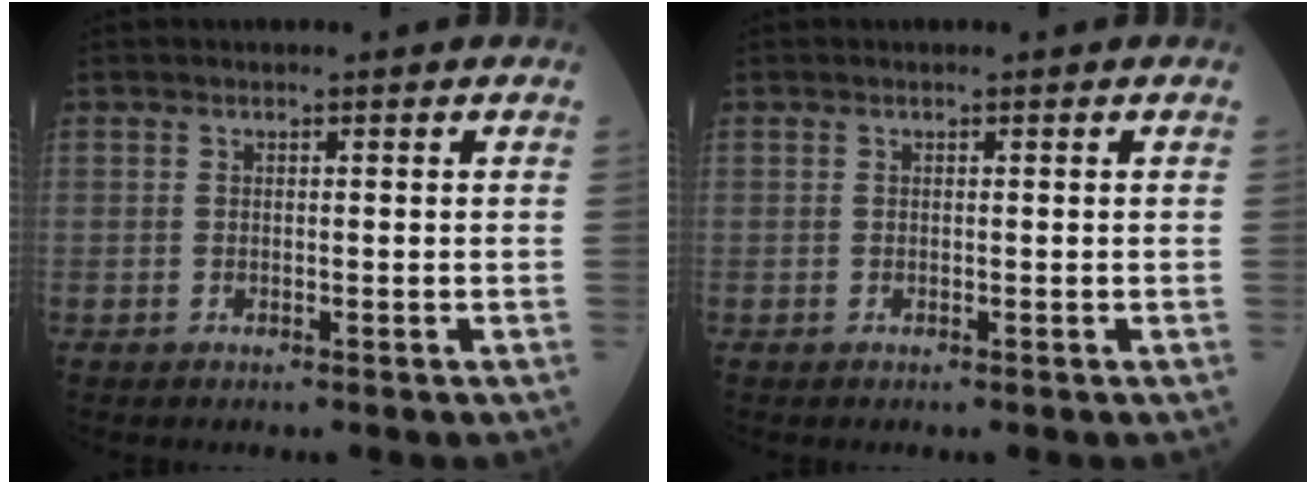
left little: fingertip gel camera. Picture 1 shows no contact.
{"total": 0.0}